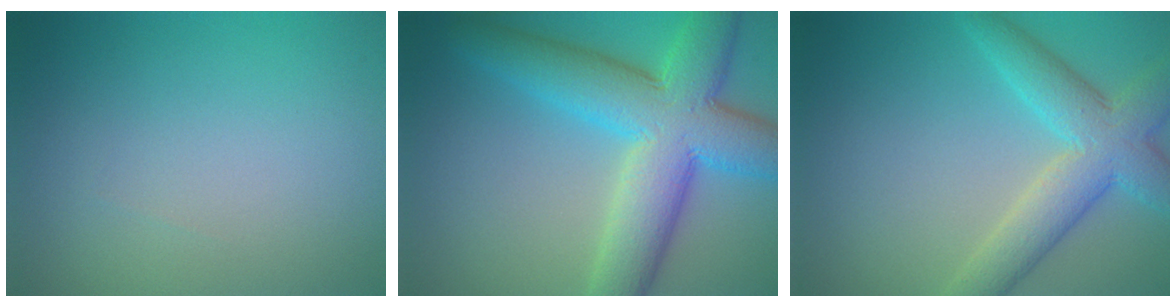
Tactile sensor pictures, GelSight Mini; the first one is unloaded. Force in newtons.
{"total": 10.3, "press": 10.3, "slide": 0.2}
{"total": 4.9, "press": 4.9, "slide": 0.3}